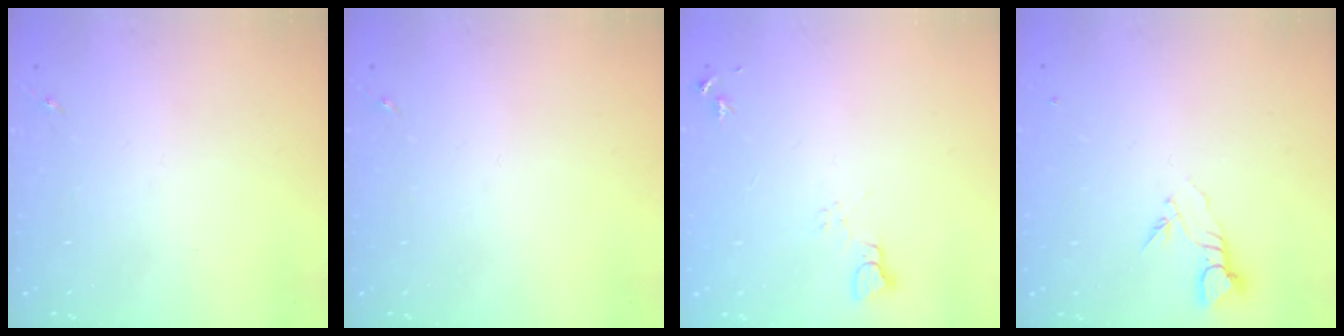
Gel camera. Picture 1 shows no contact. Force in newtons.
{"total": 0.0}
{"total": 3.5, "press": 3.5, "slide": 0.4}
{"total": 3.7, "press": 3.6, "slide": 0.4}